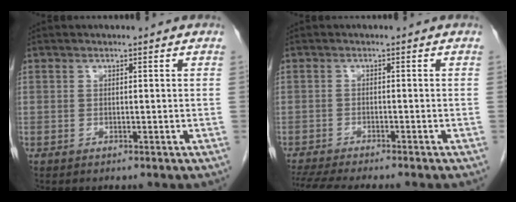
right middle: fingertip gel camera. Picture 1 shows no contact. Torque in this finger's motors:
{"motor_torque": [0.95, -0.80, 0.13, 0.06]}